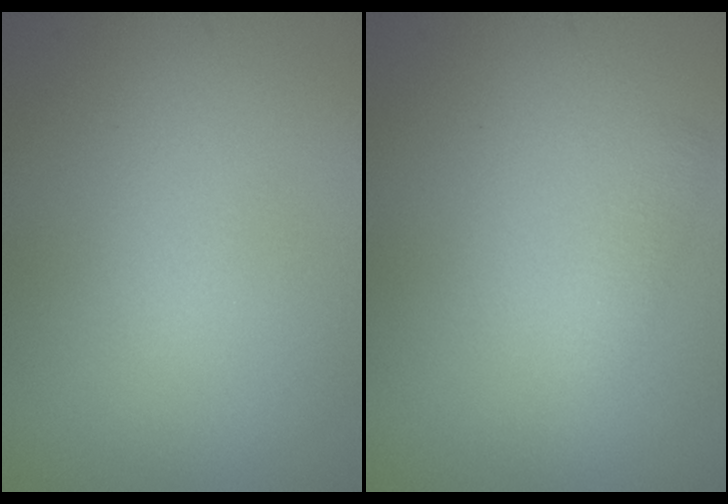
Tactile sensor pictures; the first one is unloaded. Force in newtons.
{"total": 1.5, "press": 1.5, "slide": 0.0}